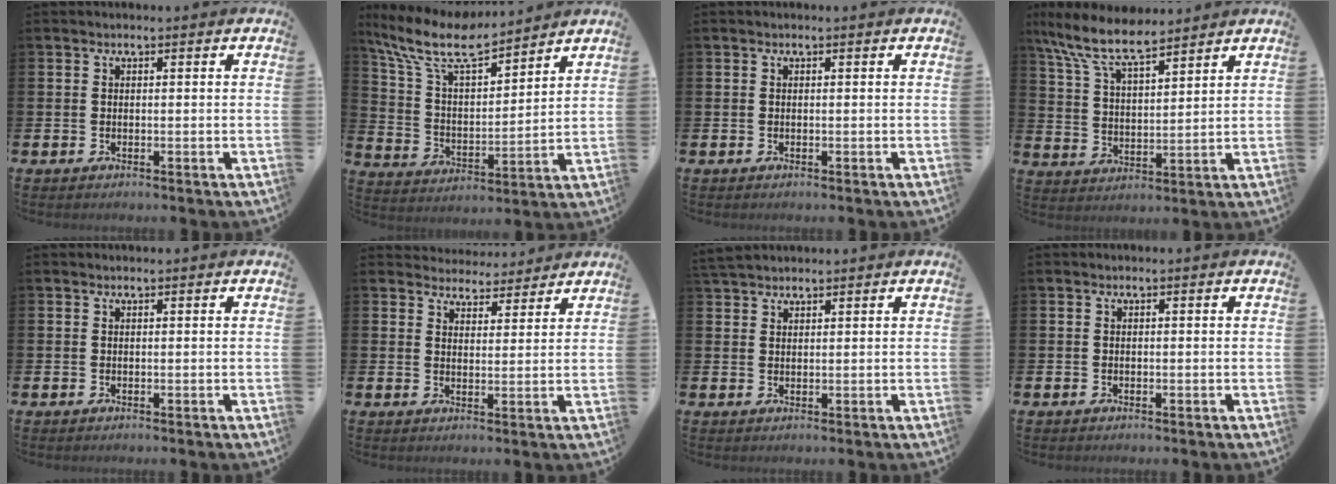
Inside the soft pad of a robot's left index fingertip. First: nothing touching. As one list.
[{"total": 10.7, "force": [9.2, 2.6, 4.8], "torque": [-0.130, -0.048, 0.161]}, {"total": 0.0}, {"total": 9.3, "force": [8.0, 2.3, 4.1], "torque": [-0.108, -0.032, 0.146]}, {"total": 0.0}, {"total": 3.9, "force": [3.8, 1.0, -0.4], "torque": [0.001, -0.026, 0.066]}, {"total": 2.7, "force": [2.6, 0.7, 0.4], "torque": [-0.002, -0.008, 0.047]}, {"total": 0.0}]